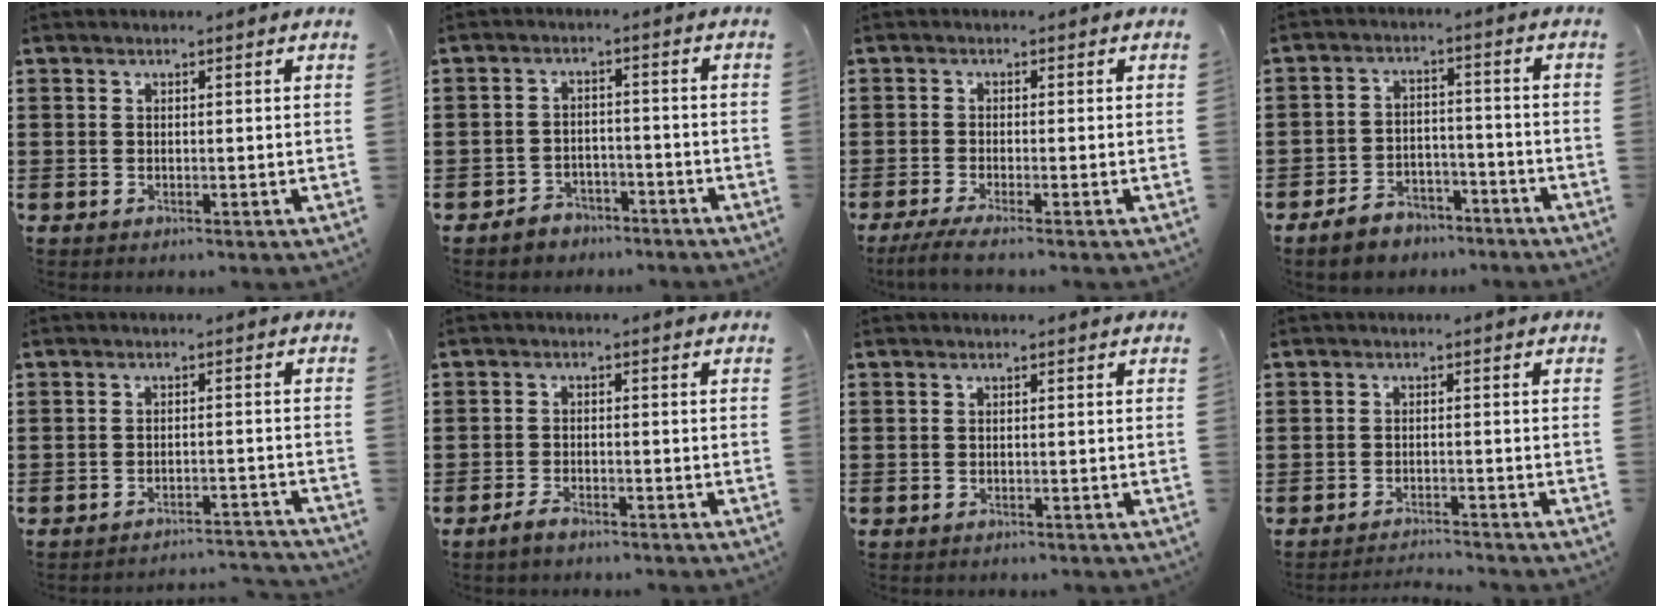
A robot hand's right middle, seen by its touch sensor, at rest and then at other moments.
{"total": 3.2, "force": [-3.1, 1.0, -0.1], "torque": [-0.007, 0.001, -0.066]}
{"total": 2.3, "force": [-1.9, -0.2, 1.2], "torque": [-0.035, -0.008, -0.040]}
{"total": 5.0, "force": [-4.6, 1.7, 0.9], "torque": [-0.025, 0.010, -0.093]}
{"total": 3.0, "force": [-3.0, -0.1, 0.3], "torque": [-0.009, -0.001, -0.063]}
{"total": 2.4, "force": [-2.1, 0.7, 0.9], "torque": [-0.025, 0.002, -0.044]}
{"total": 0.7, "force": [-0.7, 0.1, 0.1], "torque": [-0.004, -0.001, -0.014]}
{"total": 2.4, "force": [-2.3, 0.0, -0.3], "torque": [-0.003, -0.001, -0.052]}